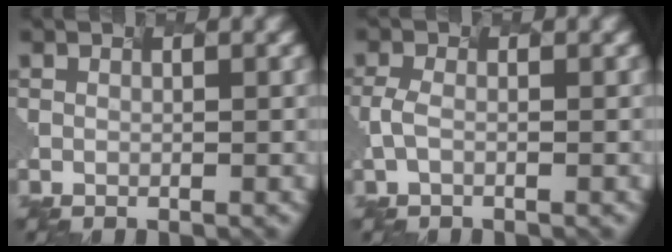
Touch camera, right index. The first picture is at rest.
{"total": 1.3, "force": [-0.9, 0.2, 1.0], "torque": [-0.035, 0.002, -0.014]}